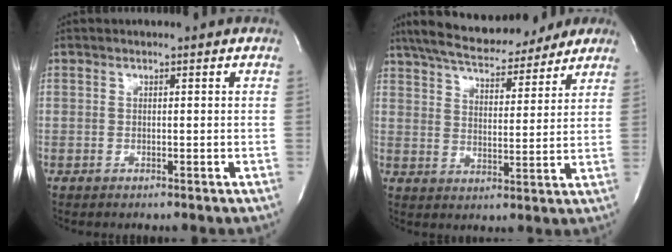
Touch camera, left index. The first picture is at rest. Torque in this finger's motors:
{"motor_torque": [0.38, -0.38, 0.62, 0.12]}